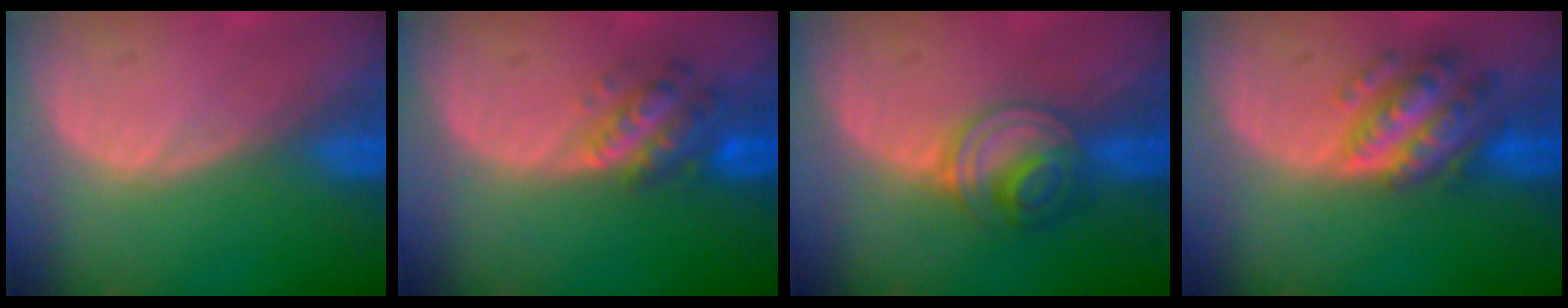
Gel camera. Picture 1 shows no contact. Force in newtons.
{"total": 5.7, "press": 5.4, "slide": 1.7}
{"total": 5.6, "press": 5.6, "slide": 0.6}
{"total": 7.6, "press": 7.6, "slide": 0.6}